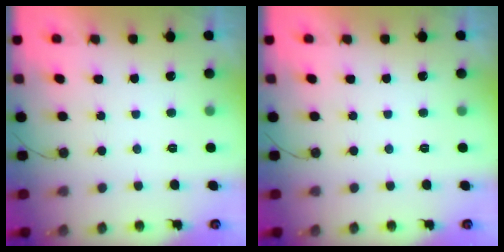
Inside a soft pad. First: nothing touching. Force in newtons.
{"total": 0.0}